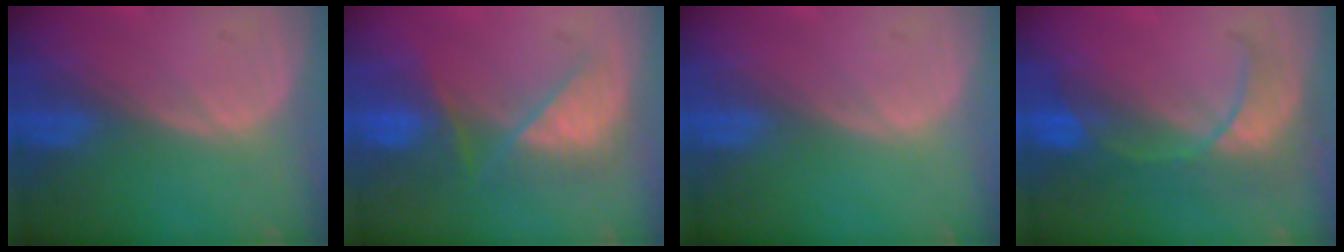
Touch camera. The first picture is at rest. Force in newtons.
{"total": 7.6, "press": 7.3, "slide": 2.0}
{"total": 0.0}
{"total": 8.0, "press": 7.3, "slide": 3.3}